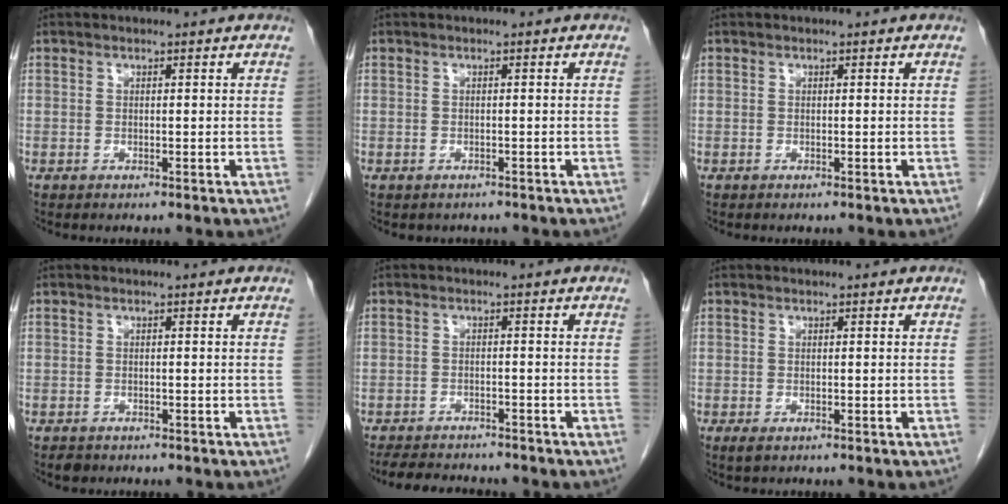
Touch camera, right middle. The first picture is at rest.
{"total": 1.4, "force": [-1.1, 0.7, 0.1], "torque": [-0.007, 0.000, -0.014]}
{"total": 0.0}
{"total": 1.2, "force": [-0.9, 0.7, 0.3], "torque": [-0.011, -0.001, -0.012]}
{"total": 7.2, "force": [-6.6, 1.5, 2.2], "torque": [-0.031, -0.008, -0.099]}
{"total": 1.0, "force": [-0.5, 0.5, 0.7], "torque": [-0.013, -0.002, -0.003]}